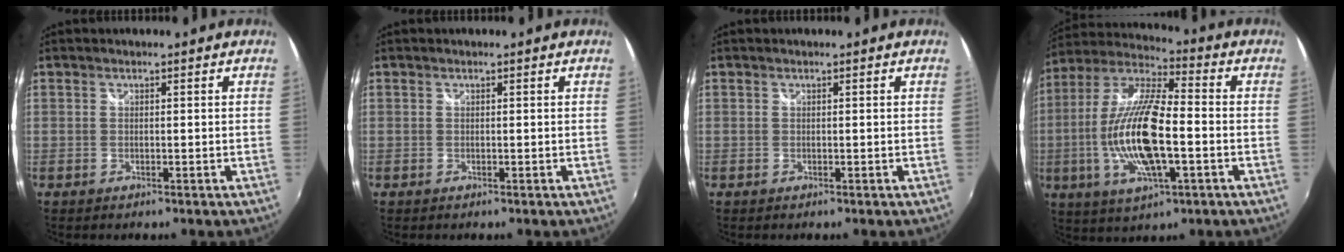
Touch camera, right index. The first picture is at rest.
{"total": 0.0}
{"total": 0.0}
{"total": 18.6, "force": [-3.4, 5.6, 17.4], "torque": [-0.345, -0.008, -0.067]}